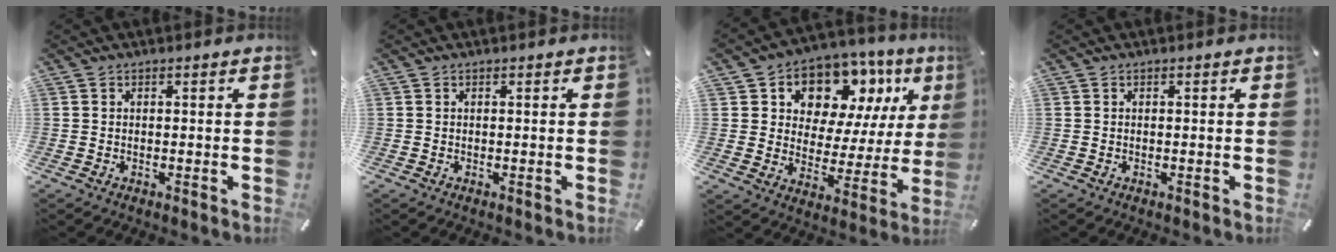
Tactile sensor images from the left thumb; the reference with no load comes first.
{"total": 0.0}
{"total": 11.3, "force": [7.3, 7.9, 3.5], "torque": [-0.057, -0.069, 0.134]}
{"total": 0.0}